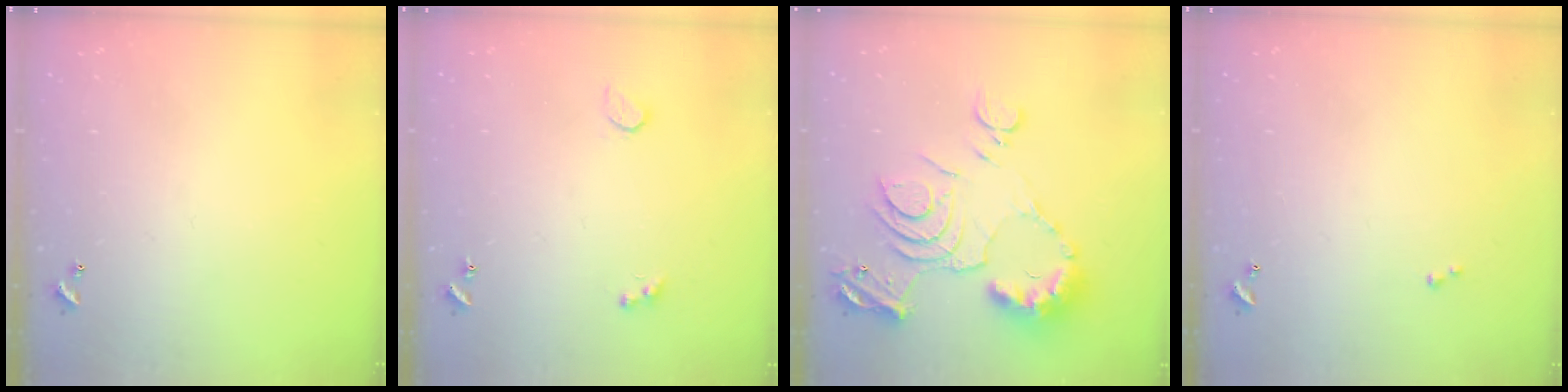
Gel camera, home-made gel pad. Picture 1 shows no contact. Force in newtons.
{"total": 2.6, "press": 2.2, "slide": 1.2}
{"total": 15.1, "press": 15.0, "slide": 1.6}
{"total": 0.0}